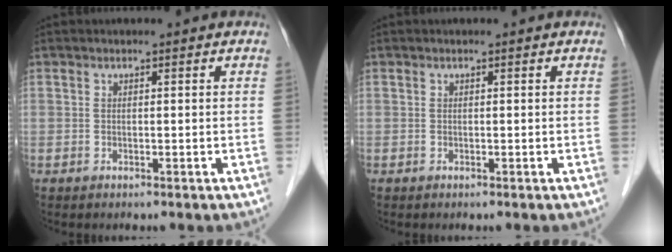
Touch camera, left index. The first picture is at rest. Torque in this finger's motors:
{"motor_torque": [-0.01, 0.00, 0.00, 0.00]}